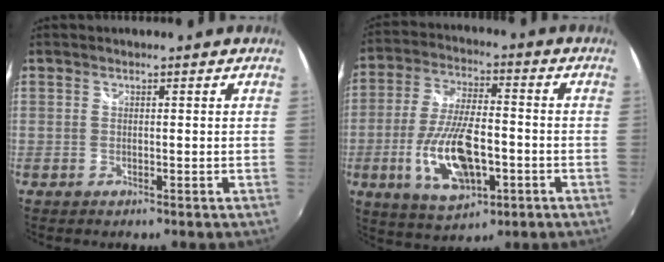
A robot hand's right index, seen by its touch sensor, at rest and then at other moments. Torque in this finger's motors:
{"motor_torque": [0.51, -0.22, 0.42, 0.21]}